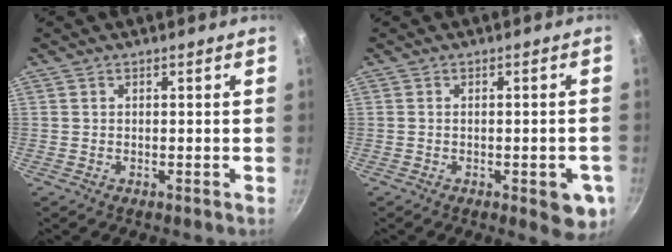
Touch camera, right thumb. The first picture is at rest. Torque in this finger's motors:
{"motor_torque": [0.90, 0.84, 0.89, -0.06, 0.17]}